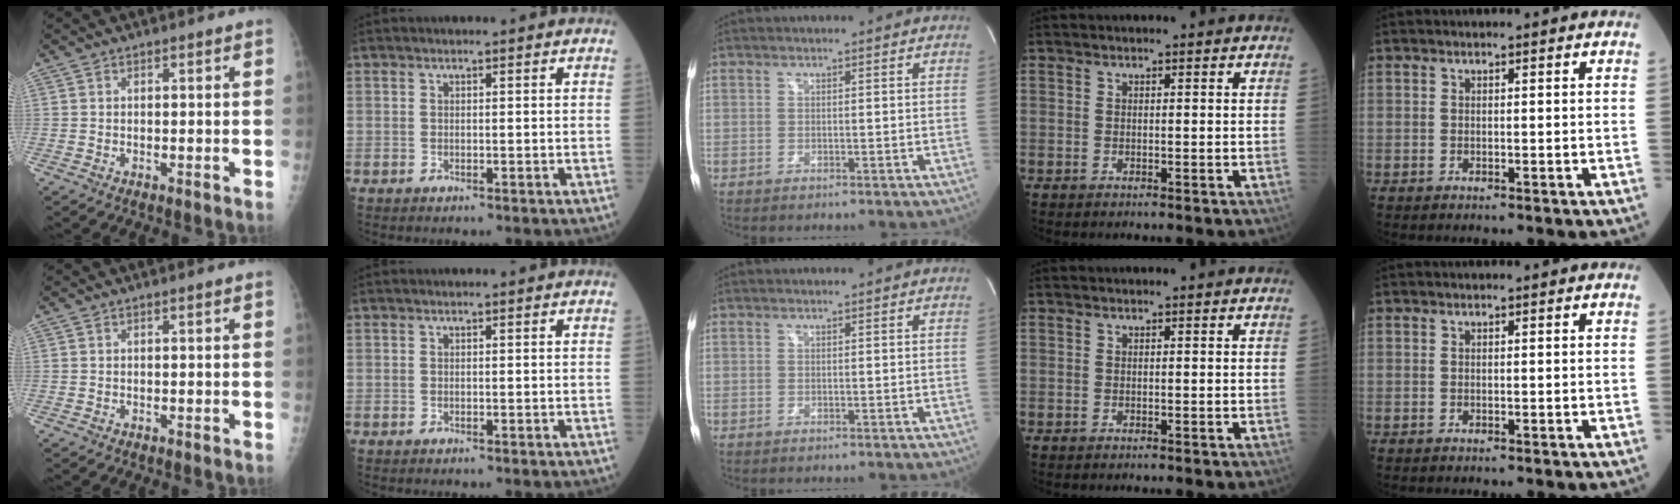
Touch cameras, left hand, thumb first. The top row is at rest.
{}